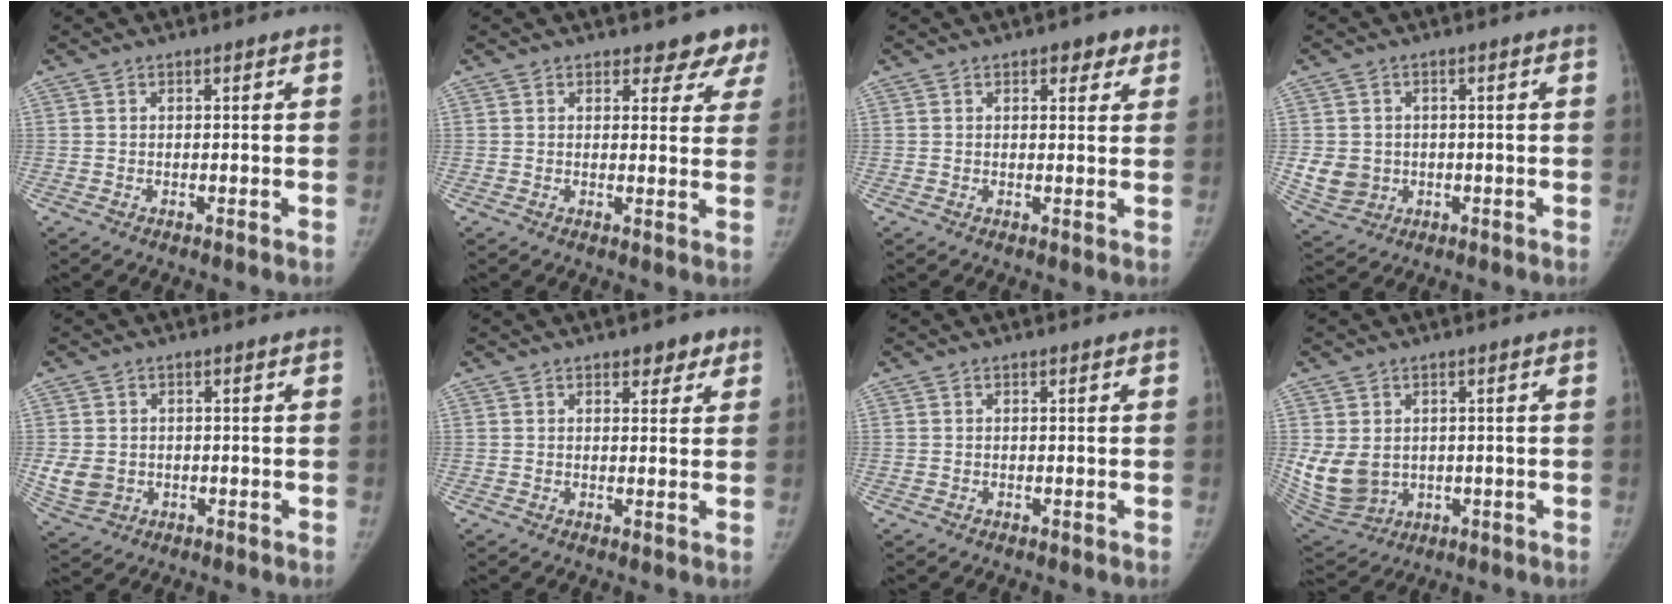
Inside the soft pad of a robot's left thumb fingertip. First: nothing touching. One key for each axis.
{"total": 5.5, "fx": 4.7, "fy": 2.5, "fz": 1.1, "tx": 0.025, "ty": -0.027, "tz": 0.038}
{"total": 3.9, "fx": 2.3, "fy": 2.1, "fz": 2.4, "tx": -0.005, "ty": -0.007, "tz": 0.023}
{"total": 6.0, "fx": -0.5, "fy": 5.4, "fz": 2.4, "tx": -0.027, "ty": 0.000, "tz": 0.005}
{"total": 5.3, "fx": -0.6, "fy": 4.5, "fz": 2.7, "tx": -0.046, "ty": -0.002, "tz": 0.002}
{"total": 3.5, "fx": 2.2, "fy": 1.9, "fz": 1.9, "tx": 0.000, "ty": -0.008, "tz": 0.025}
{"total": 0.0}
{"total": 10.2, "fx": 0.1, "fy": 8.2, "fz": 5.9, "tx": -0.108, "ty": -0.012, "tz": 0.031}